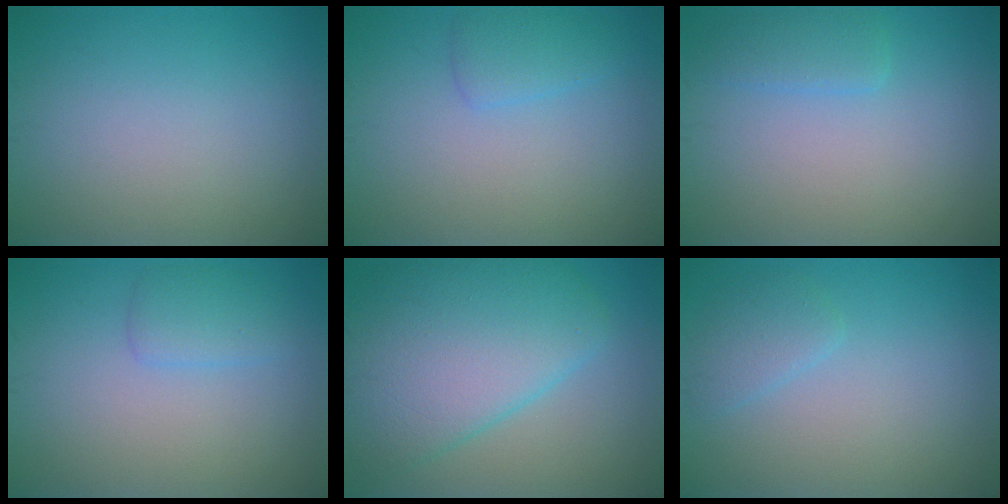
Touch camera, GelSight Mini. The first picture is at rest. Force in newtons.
{"total": 1.9, "press": 1.9, "slide": 0.2}
{"total": 1.8, "press": 1.8, "slide": 0.2}
{"total": 1.9, "press": 1.9, "slide": 0.1}
{"total": 8.6, "press": 8.6, "slide": 0.3}
{"total": 1.7, "press": 1.7, "slide": 0.1}